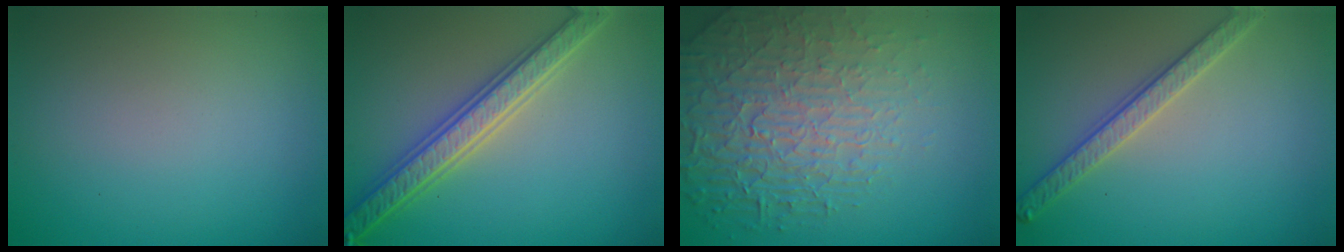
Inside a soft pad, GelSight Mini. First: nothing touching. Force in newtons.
{"total": 5.2, "press": 5.1, "slide": 1.1}
{"total": 6.5, "press": 5.3, "slide": 3.8}
{"total": 3.0, "press": 2.9, "slide": 0.7}